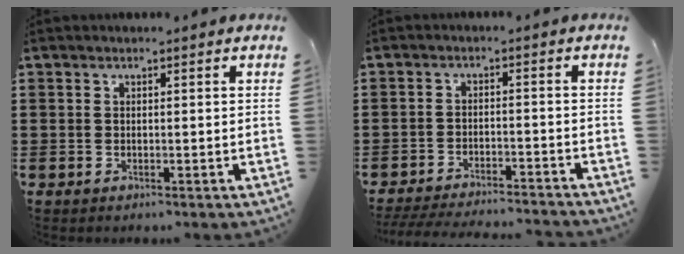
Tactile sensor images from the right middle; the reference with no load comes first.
{"total": 4.2, "force": [-4.1, 0.0, 1.0], "torque": [-0.023, -0.006, -0.084]}